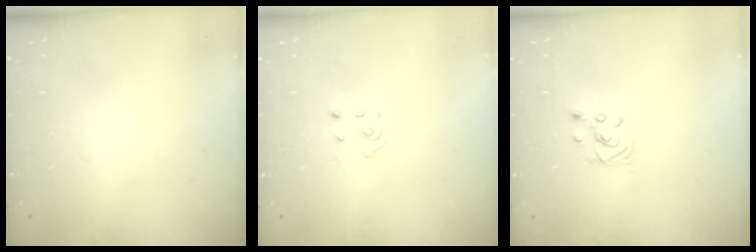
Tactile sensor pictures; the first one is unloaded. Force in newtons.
{"total": 2.9, "press": 2.9, "slide": 0.2}
{"total": 1.6, "press": 1.6, "slide": 0.0}